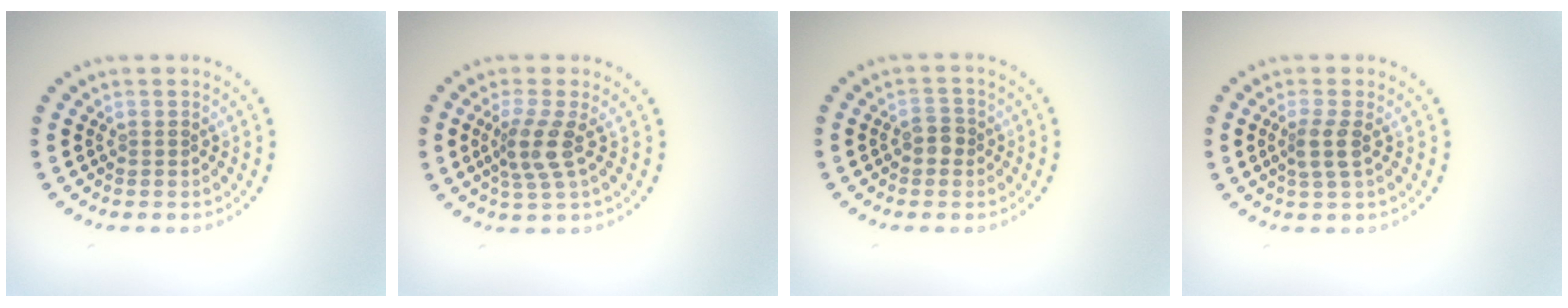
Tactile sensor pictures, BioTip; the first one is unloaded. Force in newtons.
{"total": 2.9, "press": 2.2, "slide": 1.9}
{"total": 1.6, "press": 1.5, "slide": 0.5}
{"total": 1.9, "press": 1.6, "slide": 1.0}